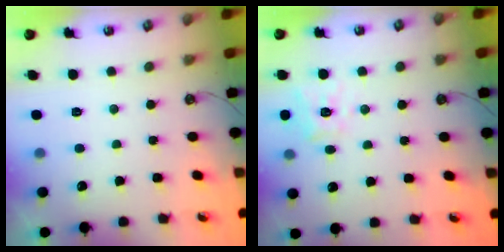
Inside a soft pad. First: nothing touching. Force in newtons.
{"total": 12.3, "press": 12.2, "slide": 1.3}